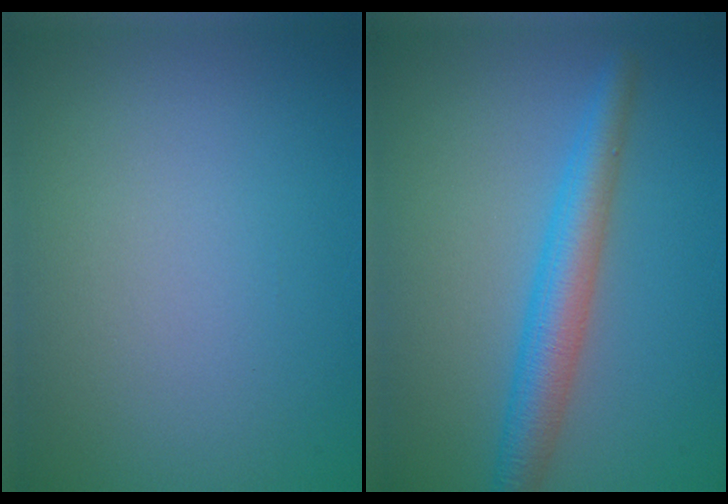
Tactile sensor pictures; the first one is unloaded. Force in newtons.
{"total": 4.3, "press": 4.3, "slide": 0.2}